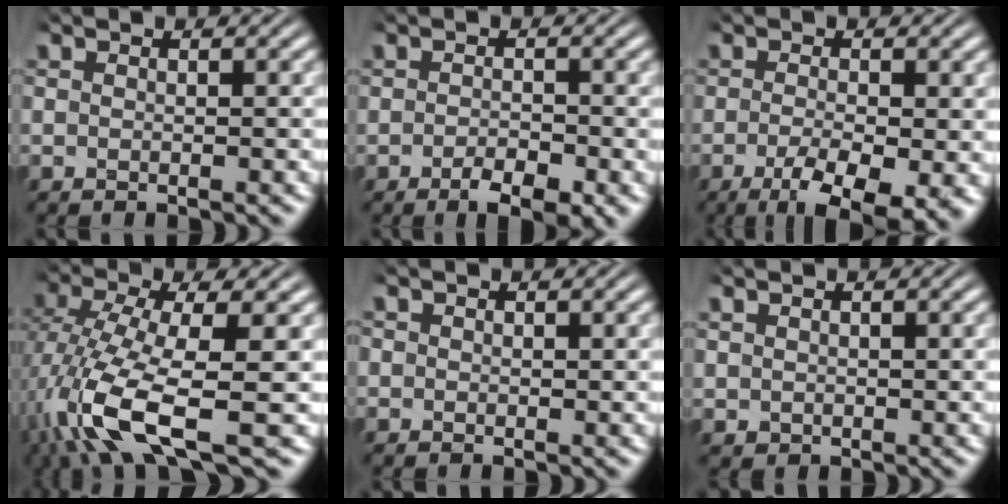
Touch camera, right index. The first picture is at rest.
{"total": 3.2, "force": [-1.8, 0.8, 2.5], "torque": [-0.030, -0.011, -0.027]}
{"total": 7.0, "force": [-3.8, 2.4, 5.3], "torque": [-0.085, -0.037, -0.039]}
{"total": 8.4, "force": [-2.6, 3.2, 7.3], "torque": [-0.160, -0.053, -0.015]}
{"total": 0.7, "force": [0.5, 0.5, -0.1], "torque": [-0.006, -0.008, 0.014]}
{"total": 1.2, "force": [1.2, 0.0, 0.0], "torque": [0.001, -0.004, 0.029]}